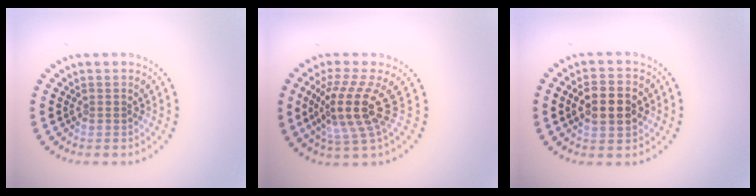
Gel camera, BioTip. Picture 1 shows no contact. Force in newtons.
{"total": 4.8, "press": 3.5, "slide": 3.2}
{"total": 4.5, "press": 4.5, "slide": 0.2}